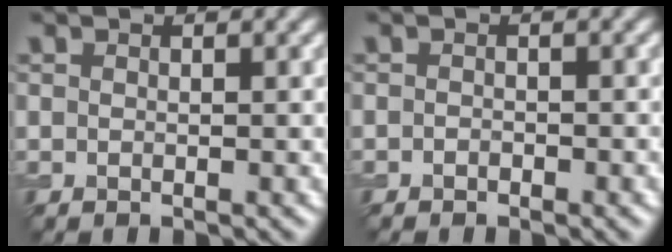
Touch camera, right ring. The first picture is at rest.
{"total": 0.6, "force": [-0.4, 0.3, 0.2], "torque": [-0.005, -0.004, -0.009]}